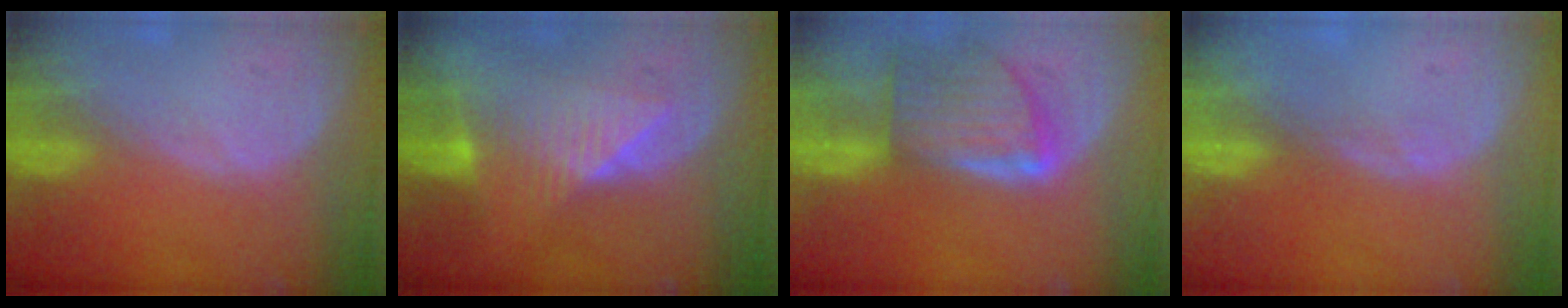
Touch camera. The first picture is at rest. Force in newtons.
{"total": 7.4, "press": 7.2, "slide": 1.6}
{"total": 8.1, "press": 7.4, "slide": 3.3}
{"total": 0.8, "press": 0.6, "slide": 0.5}